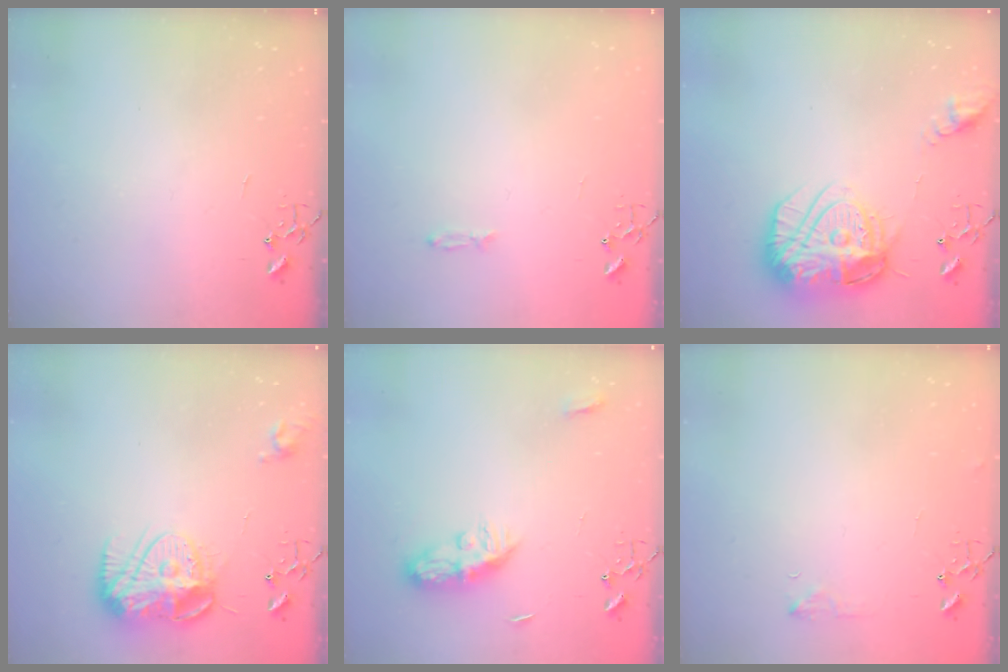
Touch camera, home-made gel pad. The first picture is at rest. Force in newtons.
{"total": 3.5, "press": 3.5, "slide": 0.4}
{"total": 20.4, "press": 20.3, "slide": 1.7}
{"total": 14.6, "press": 14.6, "slide": 1.5}
{"total": 8.0, "press": 8.0, "slide": 0.4}
{"total": 6.1, "press": 6.0, "slide": 0.9}